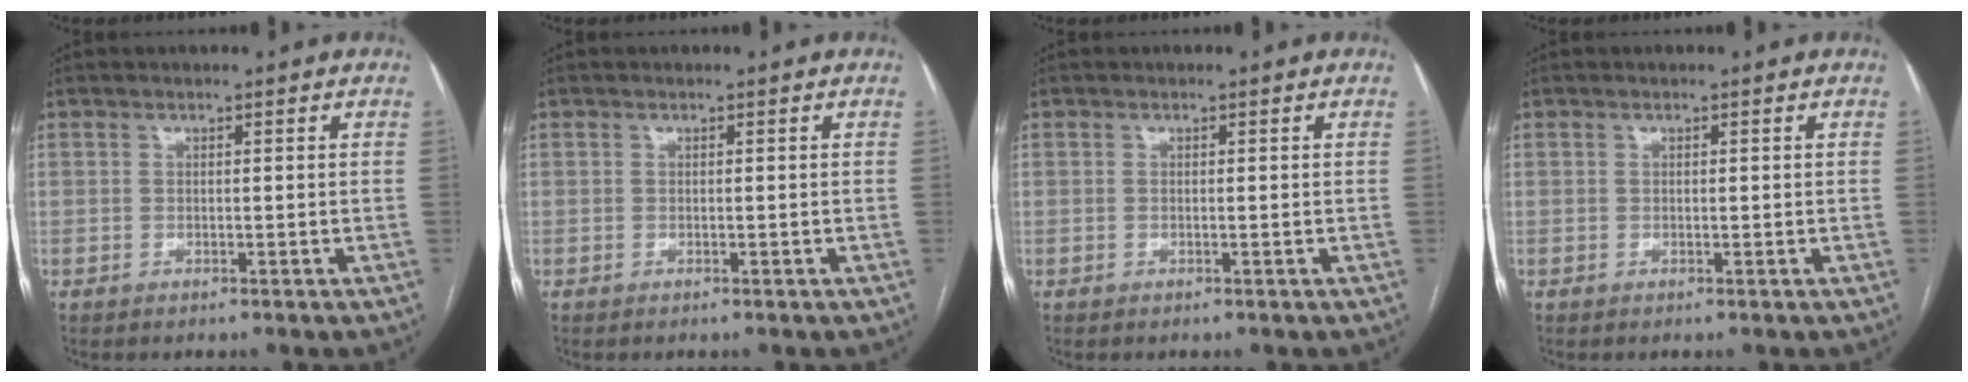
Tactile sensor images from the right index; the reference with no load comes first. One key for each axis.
{"total": 0.0}
{"total": 0.0}
{"total": 0.0}